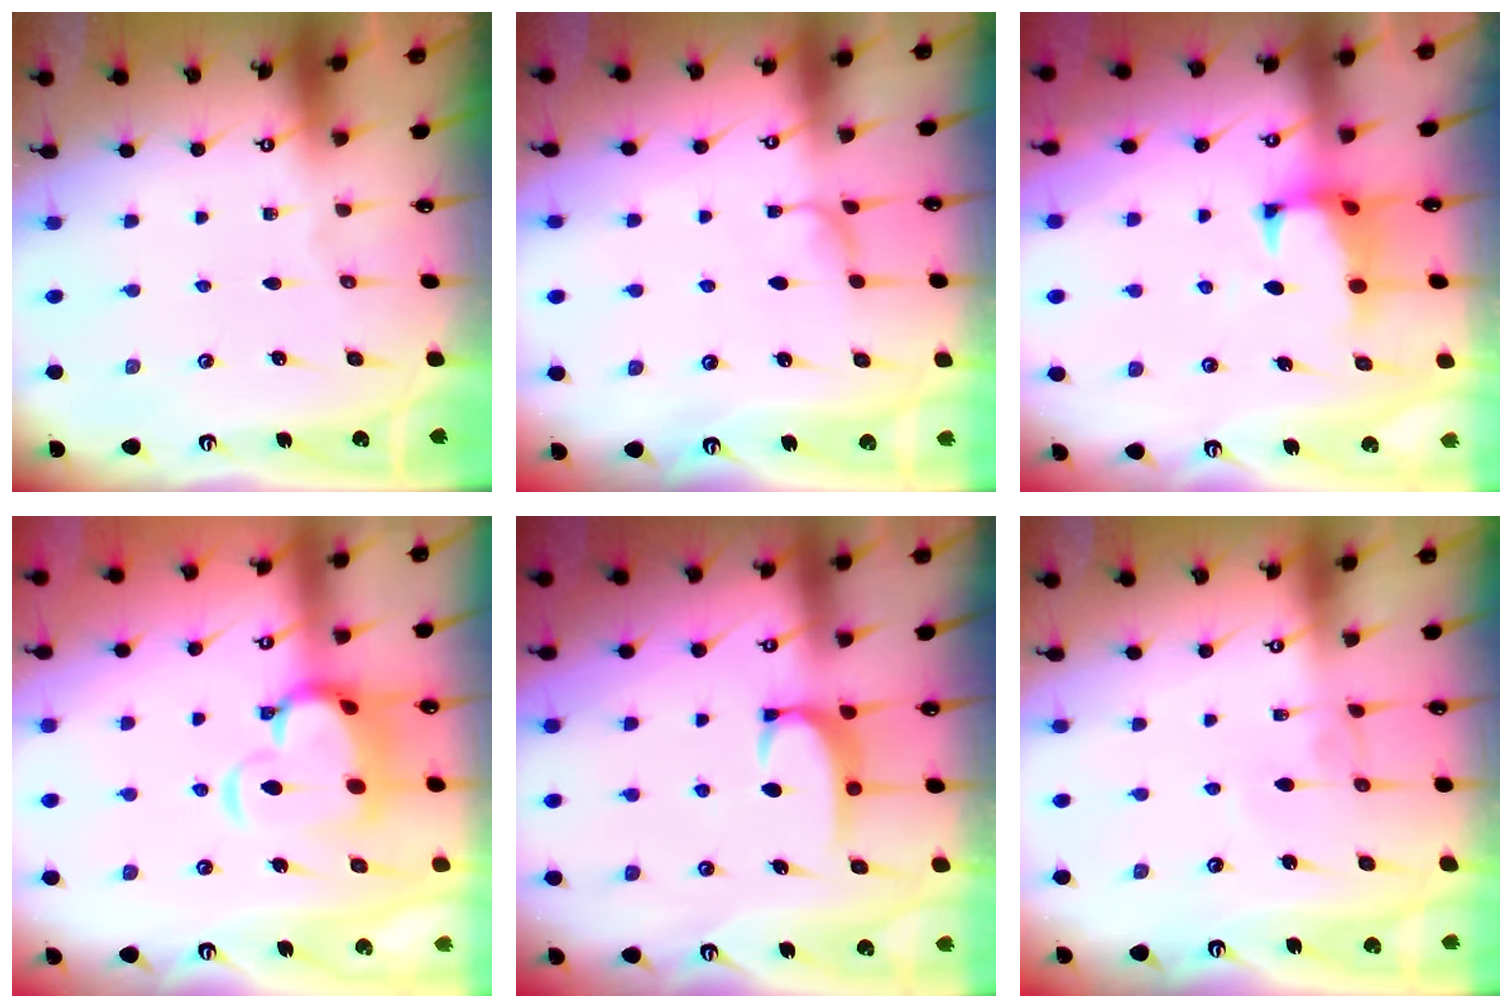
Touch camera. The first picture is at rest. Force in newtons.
{"total": 2.3, "press": 2.3, "slide": 0.4}
{"total": 1.1, "press": 0.6, "slide": 0.9}
{"total": 8.9, "press": 8.7, "slide": 1.8}
{"total": 2.8, "press": 2.8, "slide": 0.4}
{"total": 1.0, "press": 1.0, "slide": 0.2}